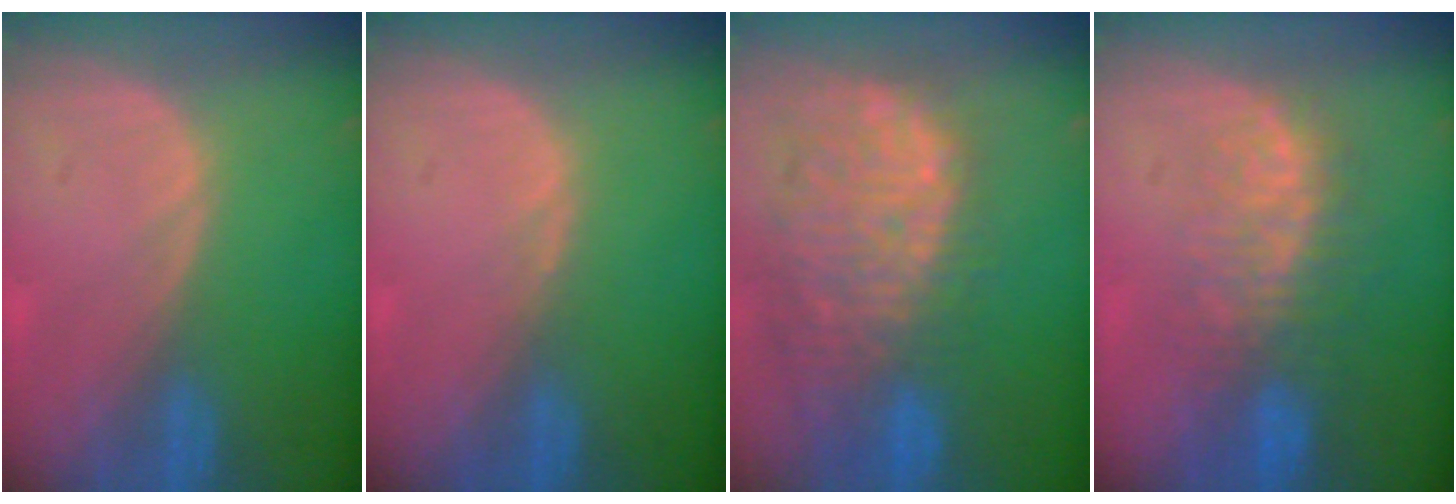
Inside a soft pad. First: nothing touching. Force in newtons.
{"total": 0.6, "press": 0.5, "slide": 0.3}
{"total": 13.1, "press": 11.2, "slide": 6.8}
{"total": 8.3, "press": 7.6, "slide": 3.4}